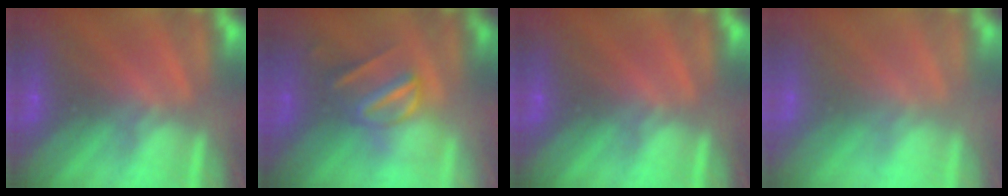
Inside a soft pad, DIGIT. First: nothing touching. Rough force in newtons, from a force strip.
{"total": 2.9}
{"total": 0.0}
{"total": 2.8}